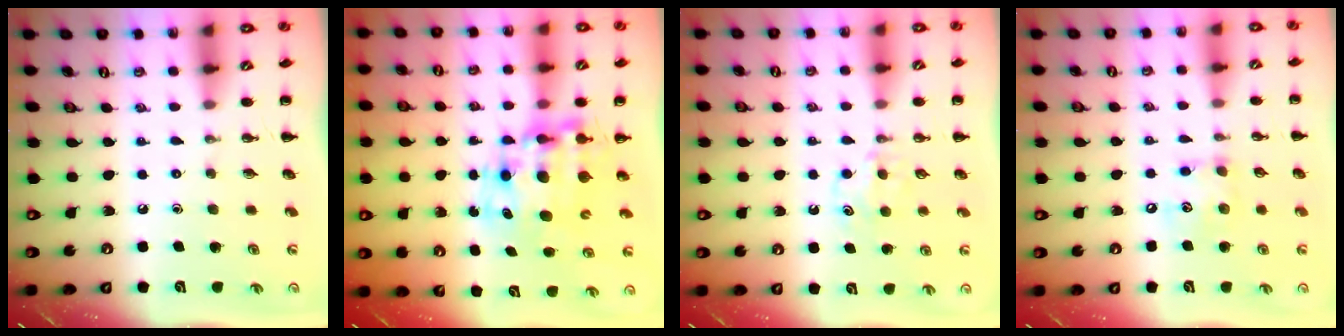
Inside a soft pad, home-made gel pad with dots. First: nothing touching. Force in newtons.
{"total": 10.3, "press": 10.0, "slide": 2.8}
{"total": 5.0, "press": 4.7, "slide": 1.6}
{"total": 7.0, "press": 6.9, "slide": 0.9}